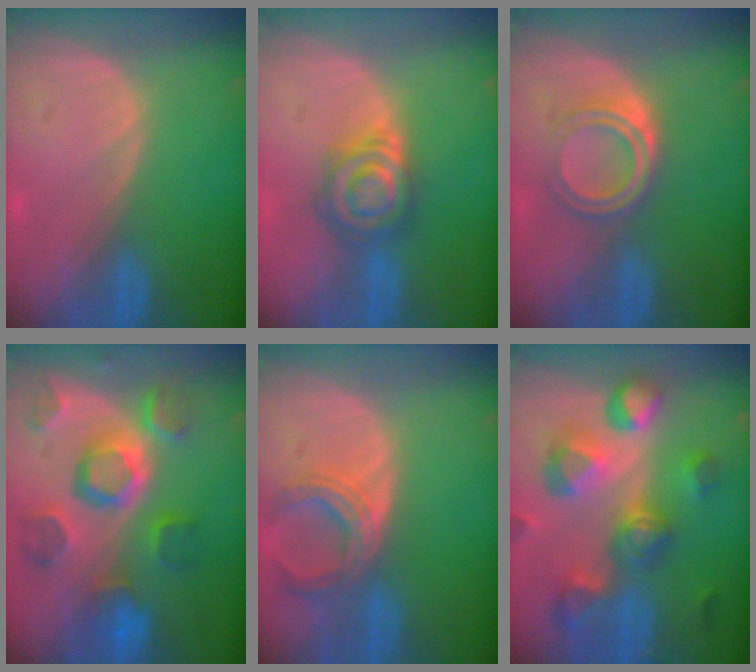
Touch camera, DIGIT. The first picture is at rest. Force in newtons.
{"total": 6.7, "press": 6.3, "slide": 2.1}
{"total": 5.1, "press": 4.5, "slide": 2.4}
{"total": 11.2, "press": 10.0, "slide": 5.1}
{"total": 5.7, "press": 5.7, "slide": 0.5}
{"total": 11.3, "press": 10.1, "slide": 5.1}